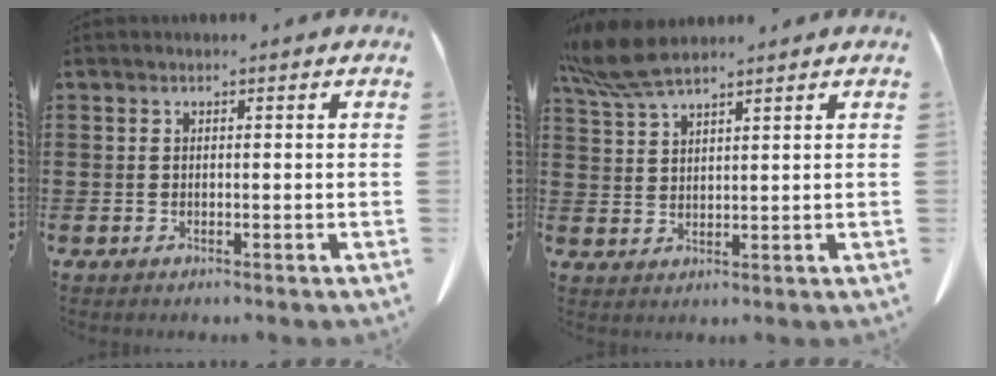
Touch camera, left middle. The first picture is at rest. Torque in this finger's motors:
{"motor_torque": [1.20, 0.81, 0.16, 0.06]}